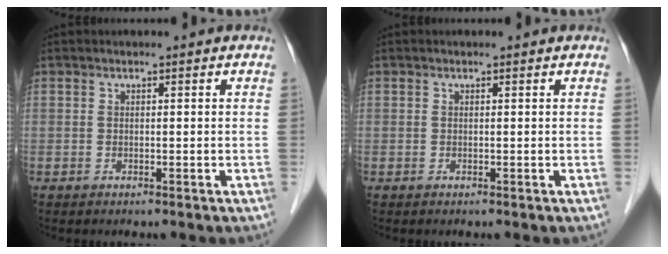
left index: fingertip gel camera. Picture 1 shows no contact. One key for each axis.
{"total": 0.0}